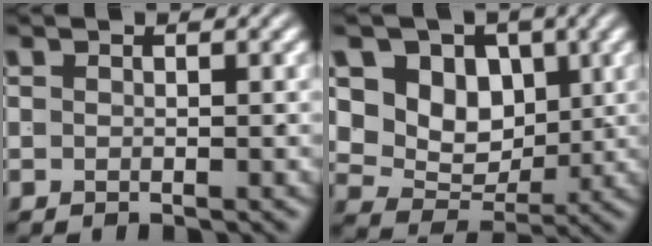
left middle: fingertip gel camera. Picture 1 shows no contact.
{"total": 12.1, "force": [1.1, 10.1, 6.5], "torque": [-0.125, -0.028, 0.019]}